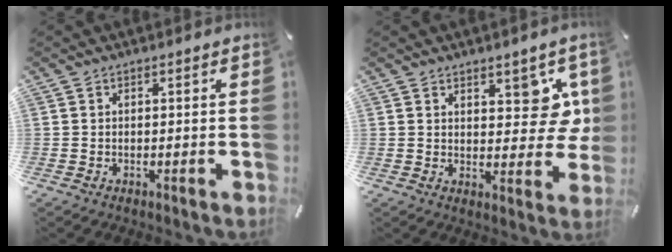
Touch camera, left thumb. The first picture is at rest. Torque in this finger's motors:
{"motor_torque": [0.03, -0.35, 0.20, -0.06, 0.09]}